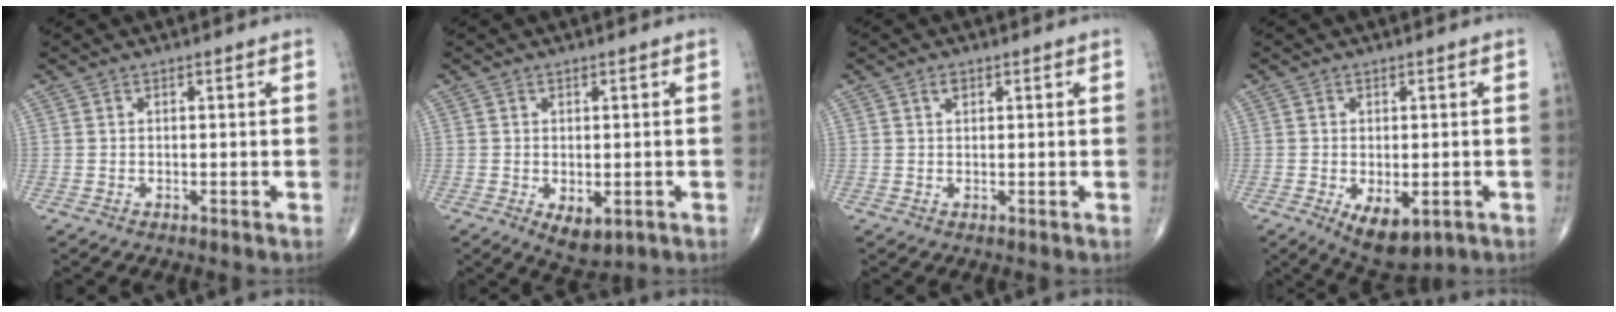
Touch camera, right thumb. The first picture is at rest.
{"total": 4.4, "force": [-1.3, 2.5, 3.4], "torque": [-0.045, -0.004, -0.006]}
{"total": 2.8, "force": [1.1, 1.7, 1.9], "torque": [-0.028, 0.004, 0.017]}
{"total": 7.7, "force": [-2.8, 4.1, 5.9], "torque": [-0.081, -0.007, -0.031]}